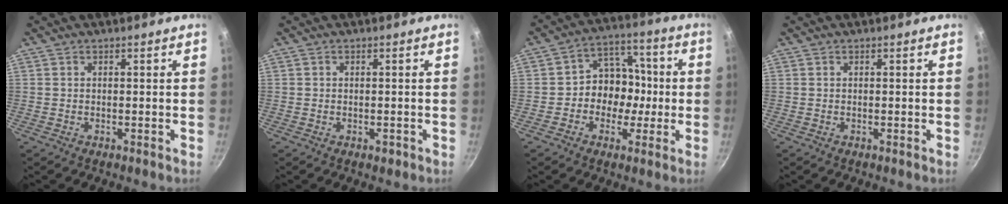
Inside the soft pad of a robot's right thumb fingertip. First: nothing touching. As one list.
[{"total": 1.1, "force": [-0.4, 0.8, 0.7], "torque": [-0.008, 0.002, -0.007]}, {"total": 10.2, "force": [-1.5, 8.5, 5.5], "torque": [-0.025, 0.033, -0.035]}, {"total": 0.0}]